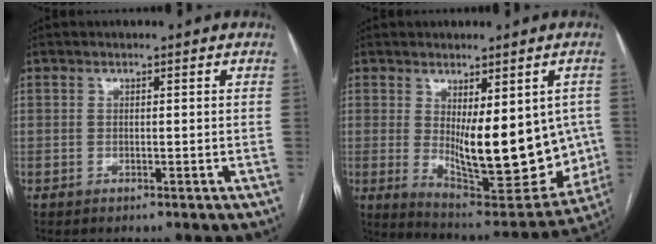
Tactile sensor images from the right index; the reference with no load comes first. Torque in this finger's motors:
{"motor_torque": [1.96, 0.18, 0.83, 0.18]}